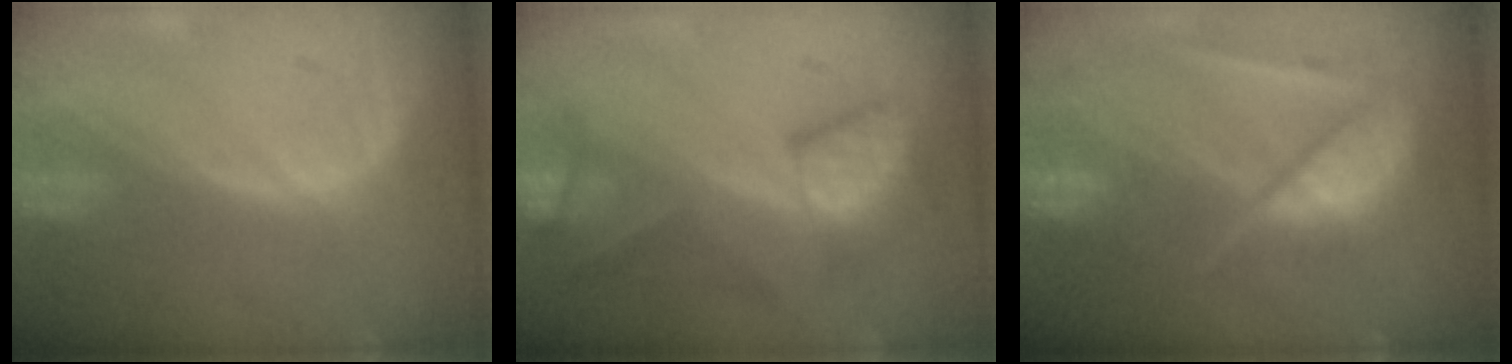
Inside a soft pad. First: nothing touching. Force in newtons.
{"total": 8.8, "press": 8.2, "slide": 3.2}
{"total": 9.7, "press": 8.4, "slide": 4.9}